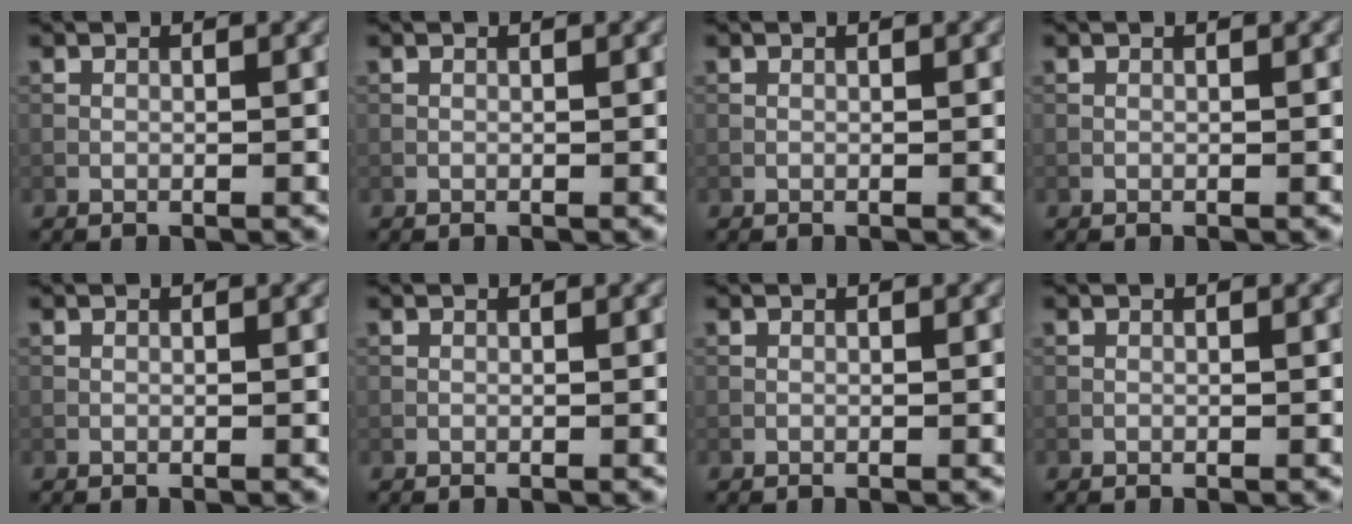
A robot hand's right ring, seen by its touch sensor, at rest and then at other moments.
{"total": 0.0}
{"total": 0.0}
{"total": 0.0}
{"total": 0.0}
{"total": 0.0}
{"total": 0.0}
{"total": 0.0}